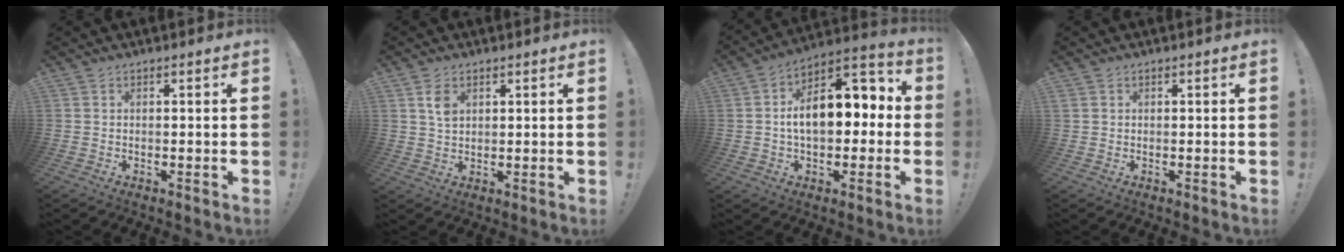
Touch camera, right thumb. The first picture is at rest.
{"total": 4.3, "force": [1.8, 2.5, 3.0], "torque": [-0.039, -0.006, 0.030]}
{"total": 14.9, "force": [0.9, 9.0, 11.9], "torque": [-0.178, 0.008, 0.015]}
{"total": 0.5, "force": [0.2, 0.5, 0.2], "torque": [-0.004, 0.002, 0.003]}